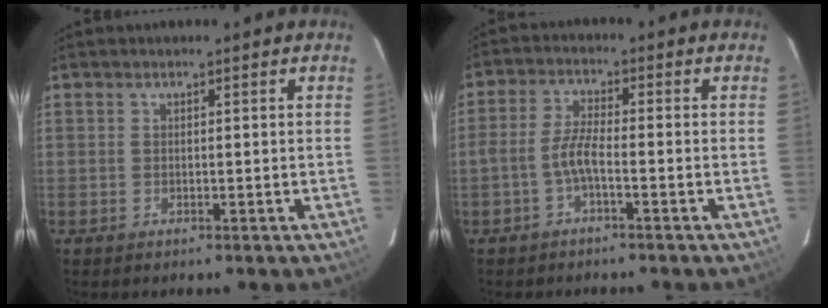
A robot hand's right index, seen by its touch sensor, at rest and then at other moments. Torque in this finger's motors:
{"motor_torque": [0.61, -0.39, 0.51, 0.10]}